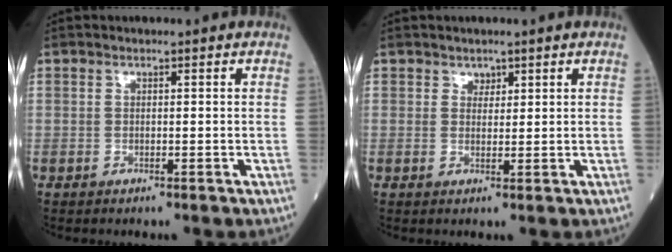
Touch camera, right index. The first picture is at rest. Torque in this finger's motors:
{"motor_torque": [-0.21, 0.14, -0.03, 0.01]}